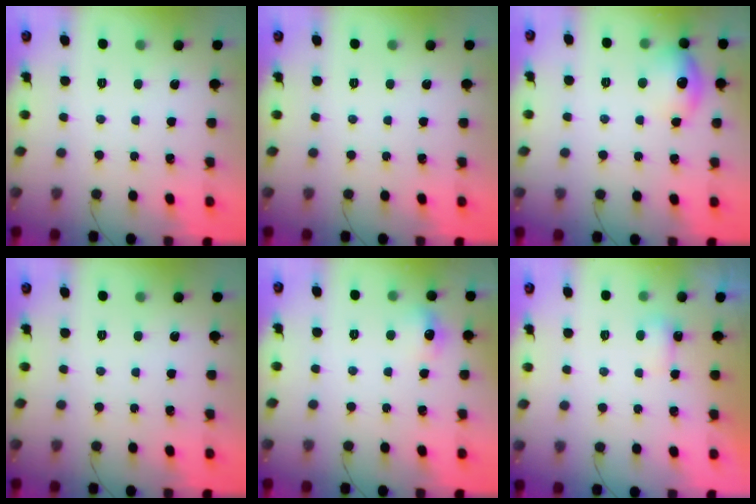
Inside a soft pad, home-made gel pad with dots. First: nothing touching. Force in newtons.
{"total": 0.0}
{"total": 10.8, "press": 10.7, "slide": 0.9}
{"total": 0.0}
{"total": 7.5, "press": 7.3, "slide": 1.6}
{"total": 3.0, "press": 2.9, "slide": 0.8}